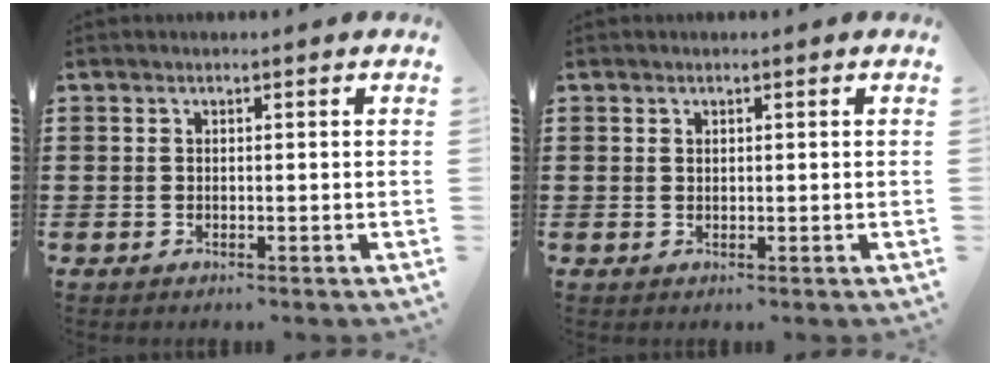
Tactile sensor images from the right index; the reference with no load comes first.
{"total": 0.5, "force": [0.3, 0.4, 0.2], "torque": [-0.004, 0.002, 0.007]}